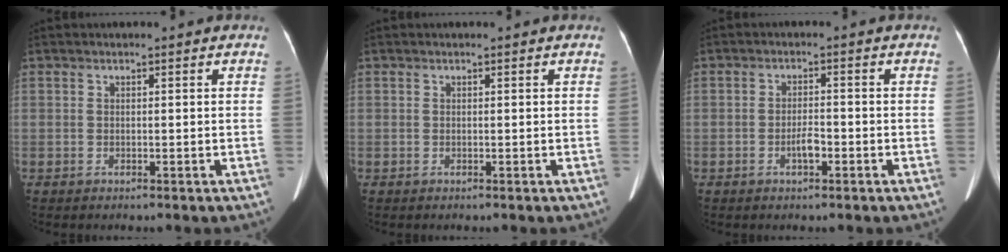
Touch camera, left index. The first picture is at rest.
{"total": 0.0}
{"total": 2.4, "force": [-1.3, 0.7, 1.9], "torque": [-0.035, 0.002, -0.023]}